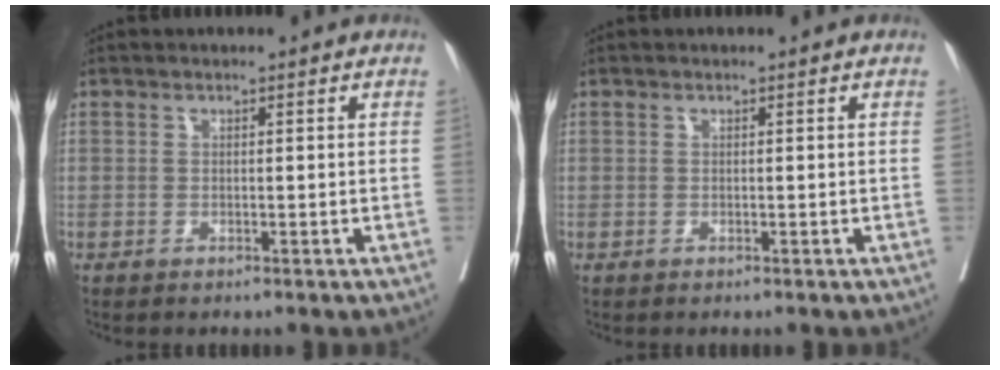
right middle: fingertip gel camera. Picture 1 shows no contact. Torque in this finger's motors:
{"motor_torque": [-0.08, -0.05, 0.00, 0.00]}